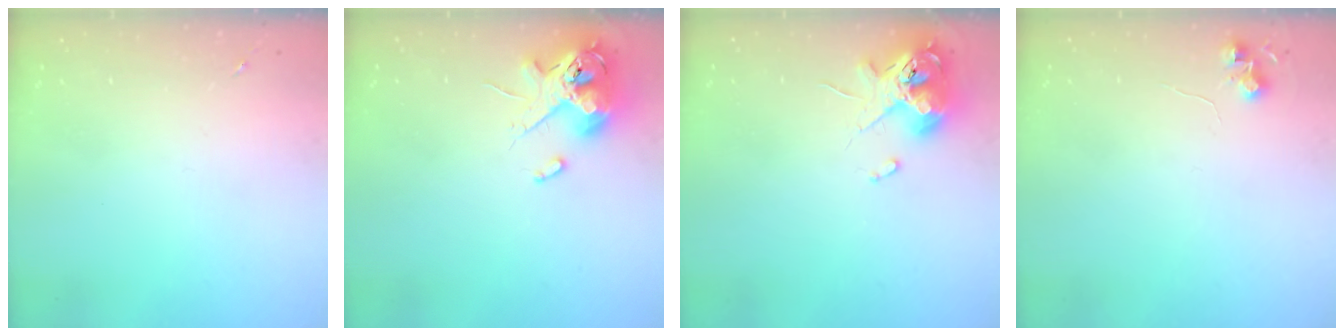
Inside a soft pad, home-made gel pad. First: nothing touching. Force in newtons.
{"total": 13.2, "press": 13.0, "slide": 2.3}
{"total": 11.9, "press": 11.7, "slide": 2.1}
{"total": 6.0, "press": 5.9, "slide": 0.7}